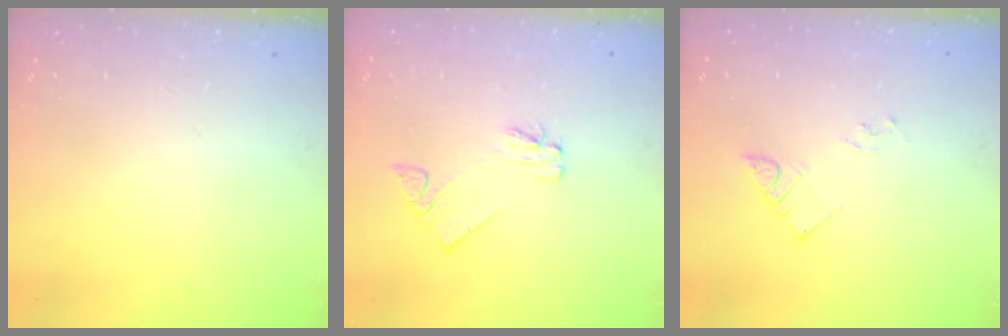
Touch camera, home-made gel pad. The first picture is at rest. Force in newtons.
{"total": 2.0, "press": 2.0, "slide": 0.1}
{"total": 4.0, "press": 3.9, "slide": 0.5}